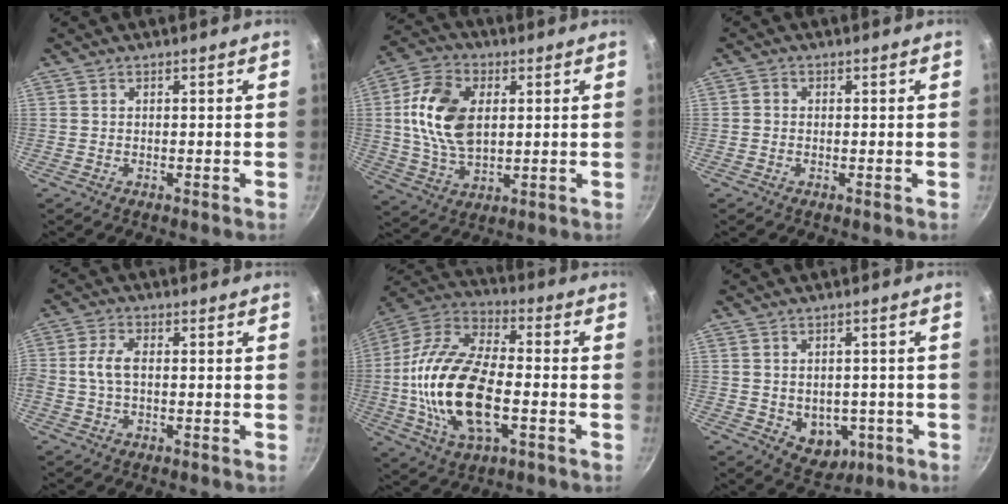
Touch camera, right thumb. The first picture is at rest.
{"total": 14.7, "force": [2.3, 9.3, 11.2], "torque": [-0.196, -0.003, 0.041]}
{"total": 1.0, "force": [-0.2, 0.9, 0.4], "torque": [-0.007, 0.004, -0.005]}
{"total": 4.7, "force": [-0.1, 2.6, 3.9], "torque": [-0.082, 0.014, -0.008]}
{"total": 22.1, "force": [-3.5, 11.1, 18.8], "torque": [-0.362, 0.028, -0.075]}
{"total": 7.4, "force": [-1.6, 5.6, 4.6], "torque": [-0.033, -0.002, -0.007]}